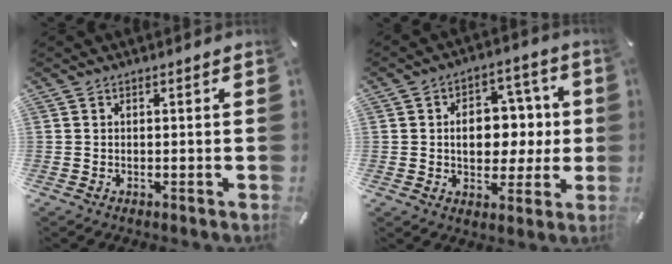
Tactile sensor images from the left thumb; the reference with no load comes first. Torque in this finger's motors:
{"motor_torque": [1.48, 1.52, 1.11, -0.02, 0.22]}